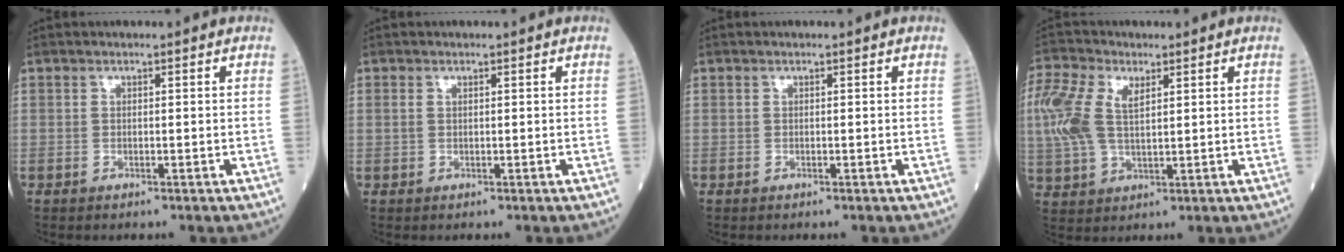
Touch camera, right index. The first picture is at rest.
{"total": 0.9, "force": [0.4, 0.5, 0.7], "torque": [-0.022, 0.008, 0.011]}
{"total": 0.0}
{"total": 12.2, "force": [3.7, 6.4, 9.8], "torque": [-0.254, 0.018, 0.074]}